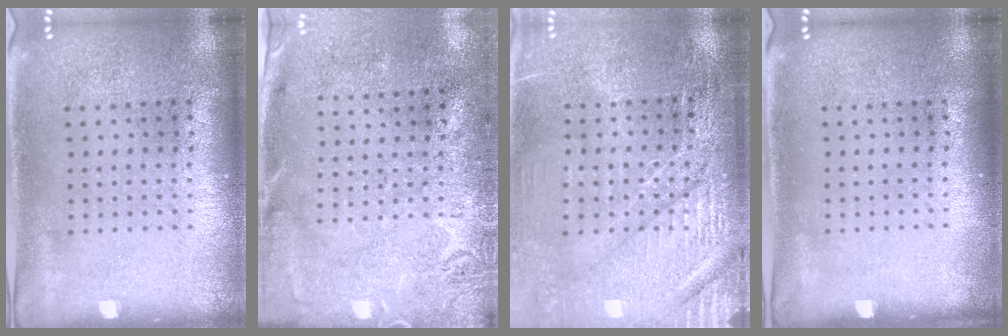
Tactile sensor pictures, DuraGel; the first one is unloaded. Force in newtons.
{"total": 2.9, "press": 2.2, "slide": 1.8}
{"total": 3.2, "press": 3.2, "slide": 0.4}
{"total": 0.0}